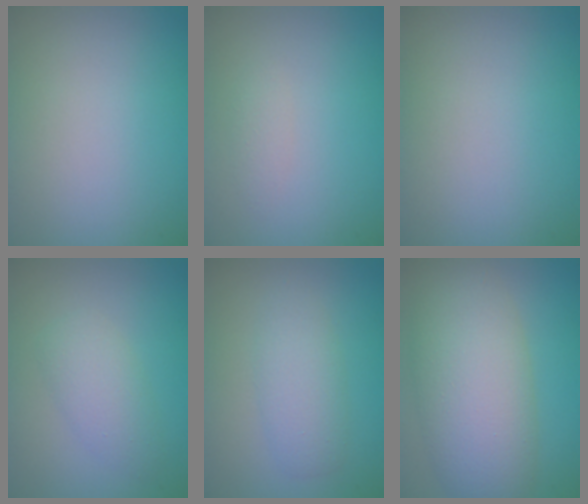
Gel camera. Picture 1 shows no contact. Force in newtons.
{"total": 0.8, "press": 0.8, "slide": 0.0}
{"total": 0.0}
{"total": 2.7, "press": 2.7, "slide": 0.1}
{"total": 2.9, "press": 2.9, "slide": 0.1}
{"total": 8.5, "press": 8.5, "slide": 0.3}